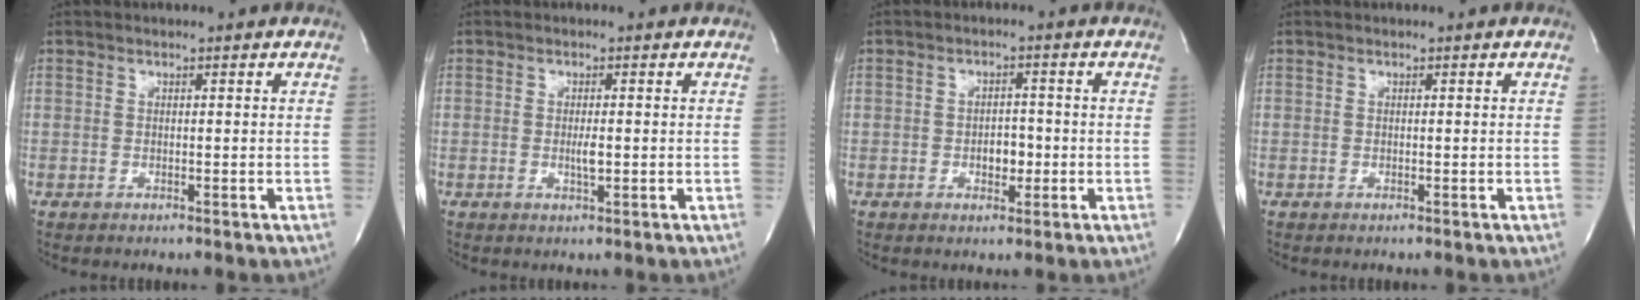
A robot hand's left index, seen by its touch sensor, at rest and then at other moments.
{"total": 1.5, "force": [-0.4, 0.3, 1.4], "torque": [-0.032, -0.005, -0.004]}
{"total": 3.0, "force": [-0.9, 1.8, 2.3], "torque": [-0.033, 0.002, -0.009]}
{"total": 0.0}